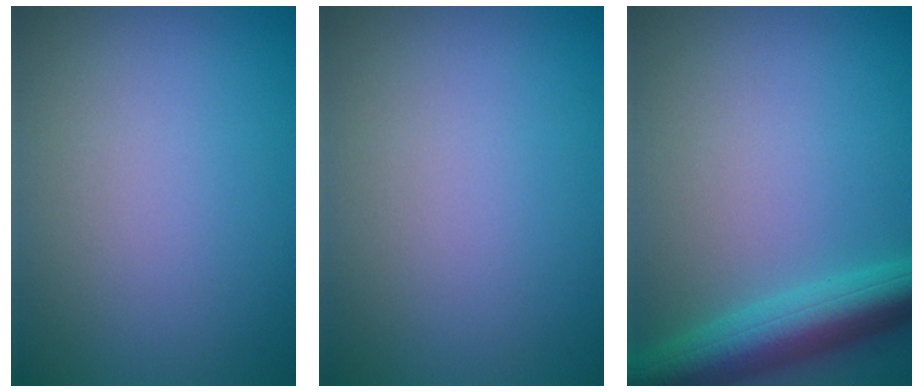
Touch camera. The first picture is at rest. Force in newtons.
{"total": 0.0}
{"total": 6.3, "press": 6.3, "slide": 0.3}